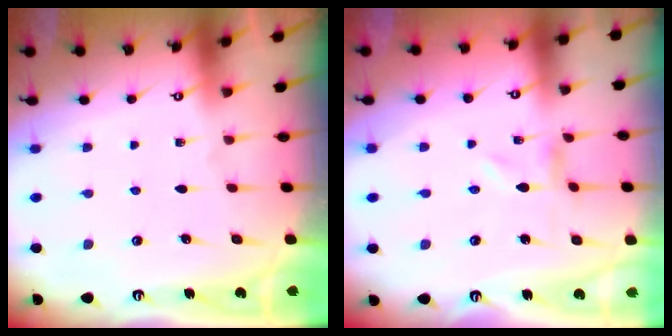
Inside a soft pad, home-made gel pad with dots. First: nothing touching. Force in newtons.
{"total": 0.0}